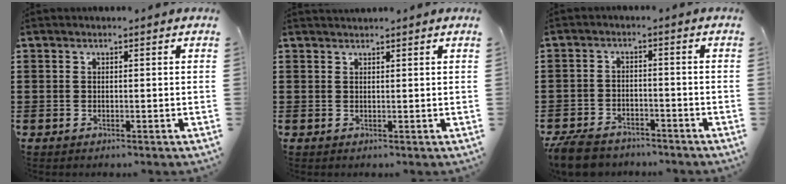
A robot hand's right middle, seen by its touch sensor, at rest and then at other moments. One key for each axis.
{"total": 1.0, "fx": 1.0, "fy": 0.1, "fz": -0.1, "tx": -0.001, "ty": -0.001, "tz": 0.019}
{"total": 5.0, "fx": -4.7, "fy": 1.2, "fz": 1.2, "tx": -0.038, "ty": 0.002, "tz": -0.097}